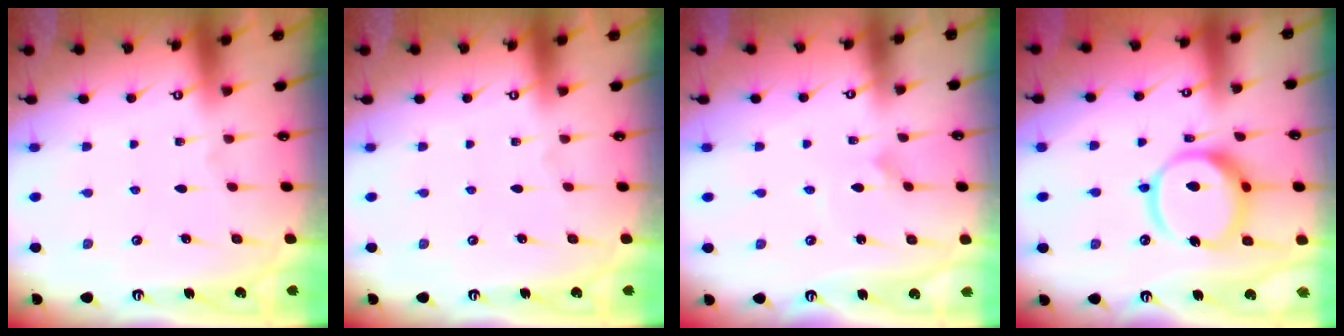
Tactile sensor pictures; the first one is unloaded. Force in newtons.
{"total": 0.0}
{"total": 2.5, "press": 2.5, "slide": 0.2}
{"total": 14.4, "press": 14.3, "slide": 1.6}